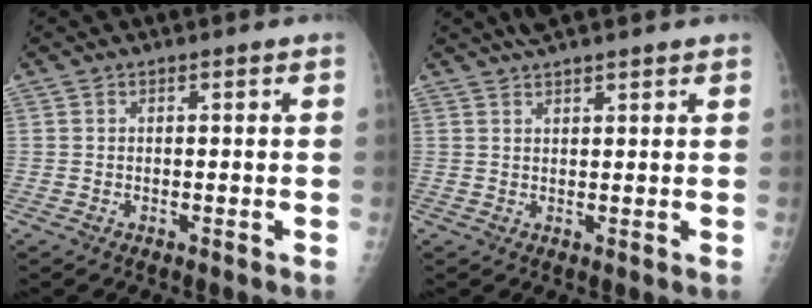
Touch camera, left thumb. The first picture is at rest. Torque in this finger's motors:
{"motor_torque": [1.09, -0.16, 0.50, -0.34, 0.01]}